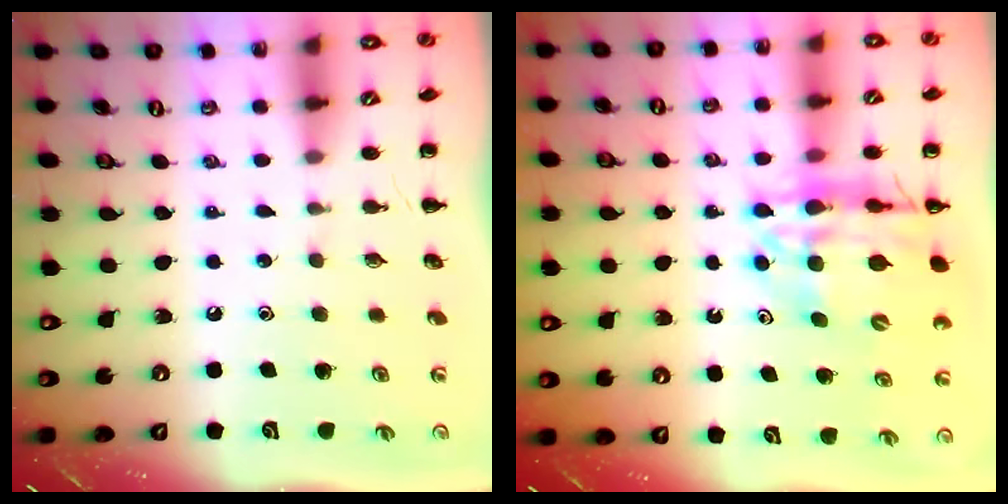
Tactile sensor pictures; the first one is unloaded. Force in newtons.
{"total": 16.7, "press": 16.2, "slide": 4.2}